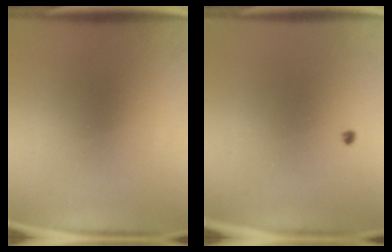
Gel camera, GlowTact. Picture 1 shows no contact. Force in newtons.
{"total": 0.7}